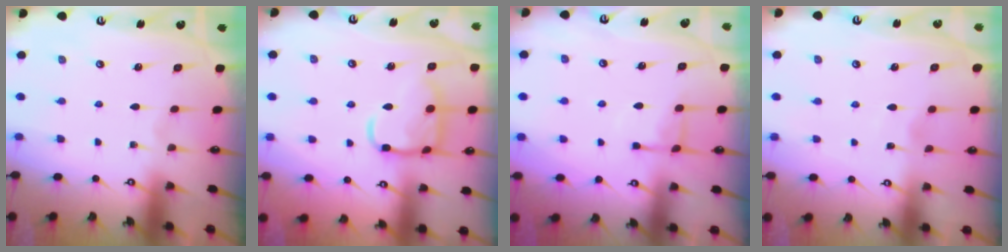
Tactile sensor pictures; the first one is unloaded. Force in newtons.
{"total": 14.0, "press": 14.0, "slide": 1.2}
{"total": 5.3, "press": 5.2, "slide": 0.8}
{"total": 1.7, "press": 1.7, "slide": 0.2}